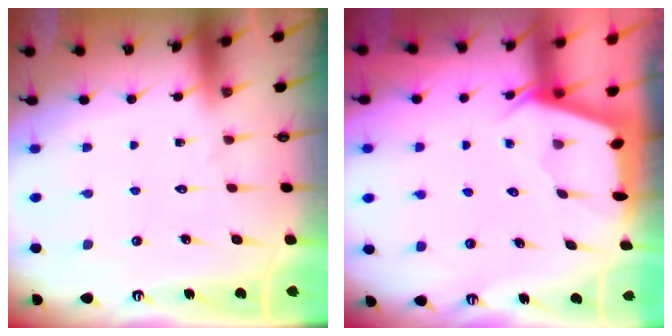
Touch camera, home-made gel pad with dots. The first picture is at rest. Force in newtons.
{"total": 2.0, "press": 2.0, "slide": 0.3}